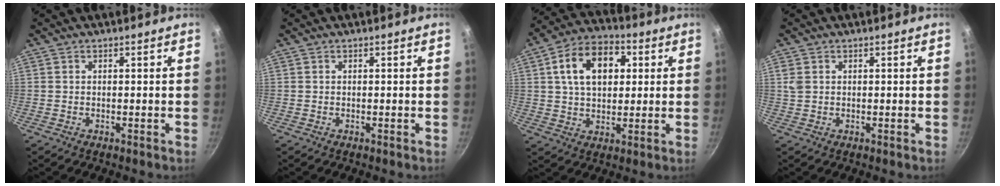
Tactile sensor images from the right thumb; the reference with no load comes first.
{"total": 0.0}
{"total": 14.2, "force": [3.5, 9.4, 10.0], "torque": [-0.136, 0.014, 0.047]}
{"total": 2.0, "force": [0.6, 1.5, 1.1], "torque": [-0.021, 0.004, 0.014]}